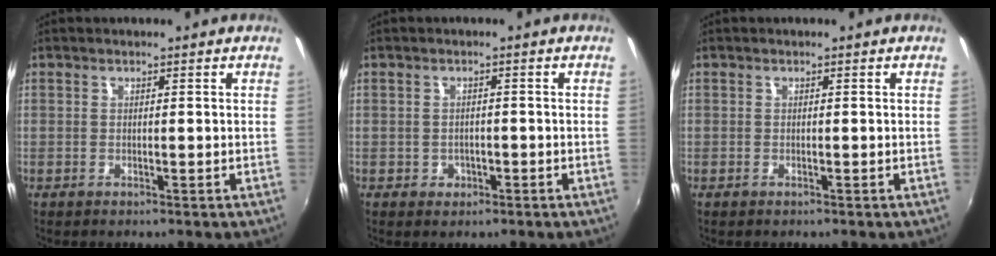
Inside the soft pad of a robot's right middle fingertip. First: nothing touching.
{"total": 2.4, "force": [-0.8, 2.2, 0.7], "torque": [-0.014, -0.001, -0.010]}
{"total": 0.0}